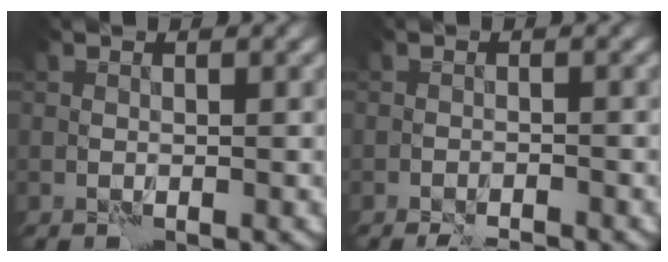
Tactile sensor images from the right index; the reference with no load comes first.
{"total": 2.0, "force": [-1.9, 0.1, 0.7], "torque": [-0.015, -0.002, -0.031]}